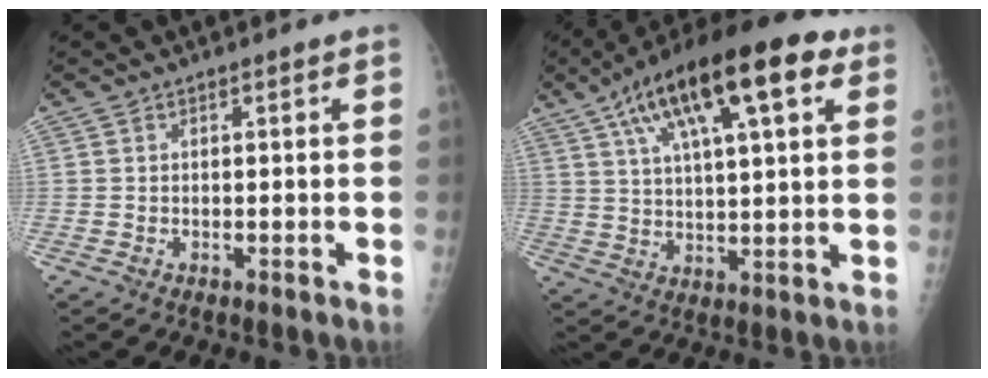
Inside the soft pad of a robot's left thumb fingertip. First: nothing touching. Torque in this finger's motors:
{"motor_torque": [0.66, 0.77, 1.69, -1.08, 0.28]}